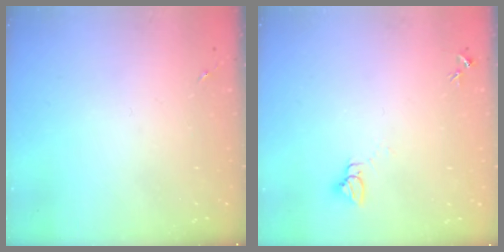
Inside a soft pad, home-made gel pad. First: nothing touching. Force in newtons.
{"total": 2.7, "press": 2.7, "slide": 0.1}